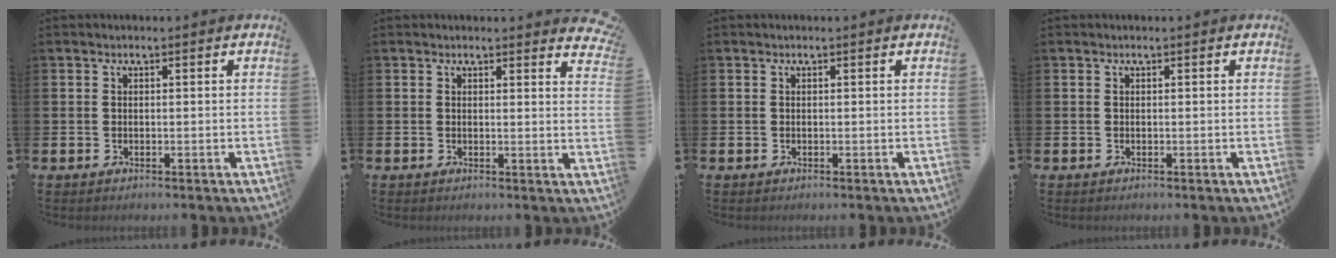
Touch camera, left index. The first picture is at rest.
{"total": 2.0, "force": [2.0, 0.2, 0.1], "torque": [0.012, -0.016, 0.032]}
{"total": 0.0}
{"total": 0.0}